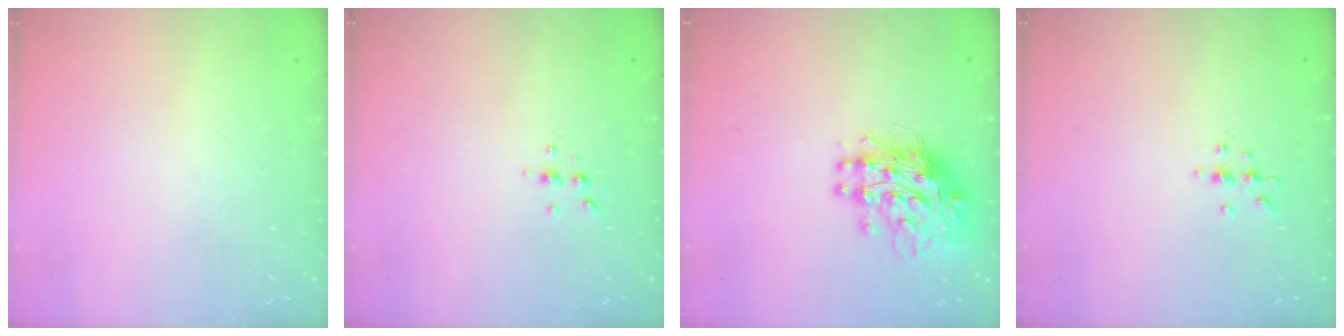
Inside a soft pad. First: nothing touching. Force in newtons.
{"total": 5.2, "press": 5.1, "slide": 0.9}
{"total": 12.0, "press": 11.9, "slide": 1.1}
{"total": 5.2, "press": 5.2, "slide": 0.6}